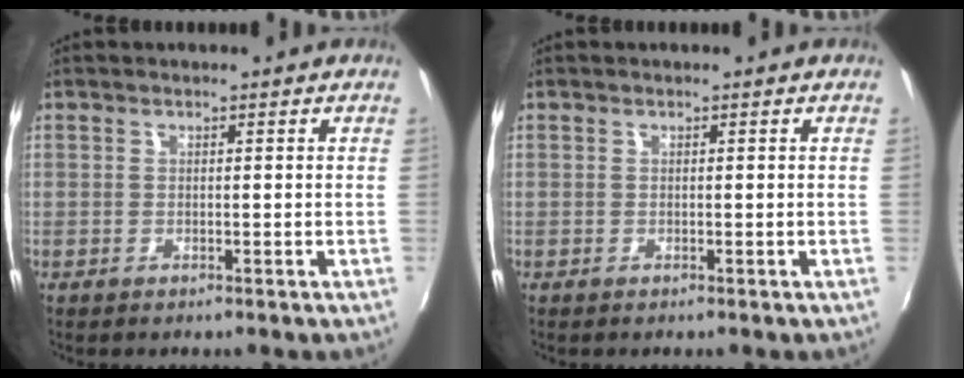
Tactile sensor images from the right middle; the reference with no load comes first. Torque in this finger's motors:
{"motor_torque": [0.00, 0.00, -0.02, 0.01]}